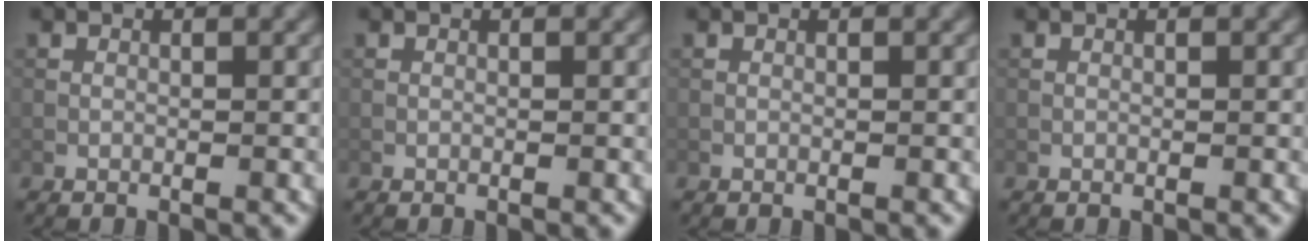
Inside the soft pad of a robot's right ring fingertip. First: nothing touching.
{"total": 0.0}
{"total": 0.0}
{"total": 0.0}